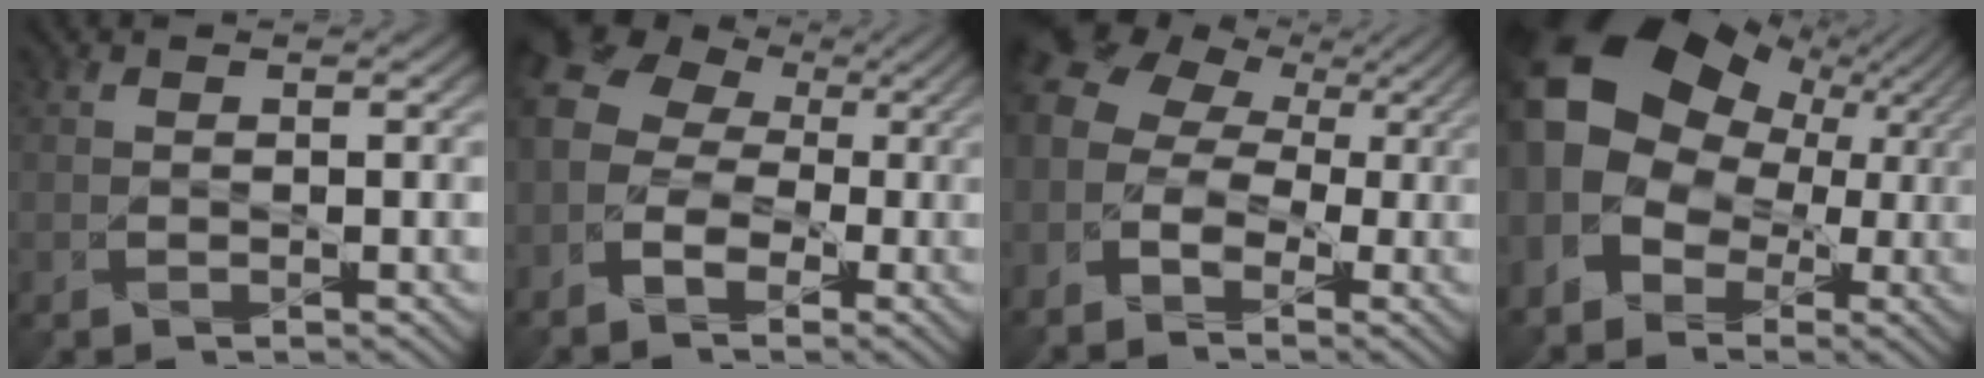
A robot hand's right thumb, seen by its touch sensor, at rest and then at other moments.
{"total": 9.5, "force": [-1.6, 7.7, 5.4], "torque": [-0.133, 0.003, -0.043]}
{"total": 8.9, "force": [-1.0, 6.7, 5.7], "torque": [-0.139, 0.006, -0.012]}
{"total": 18.4, "force": [2.6, 14.9, 10.5], "torque": [-0.240, 0.002, 0.033]}